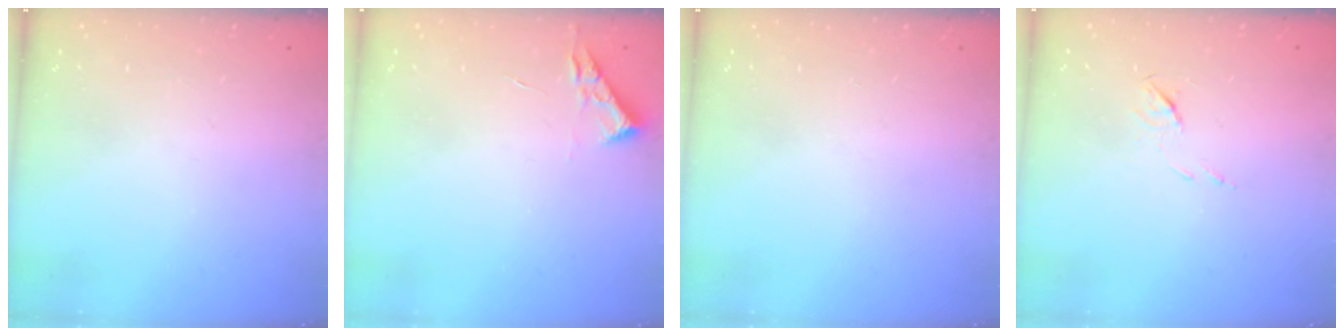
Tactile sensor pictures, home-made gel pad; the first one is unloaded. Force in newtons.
{"total": 3.1, "press": 3.0, "slide": 0.4}
{"total": 0.0}
{"total": 5.1, "press": 5.0, "slide": 0.8}